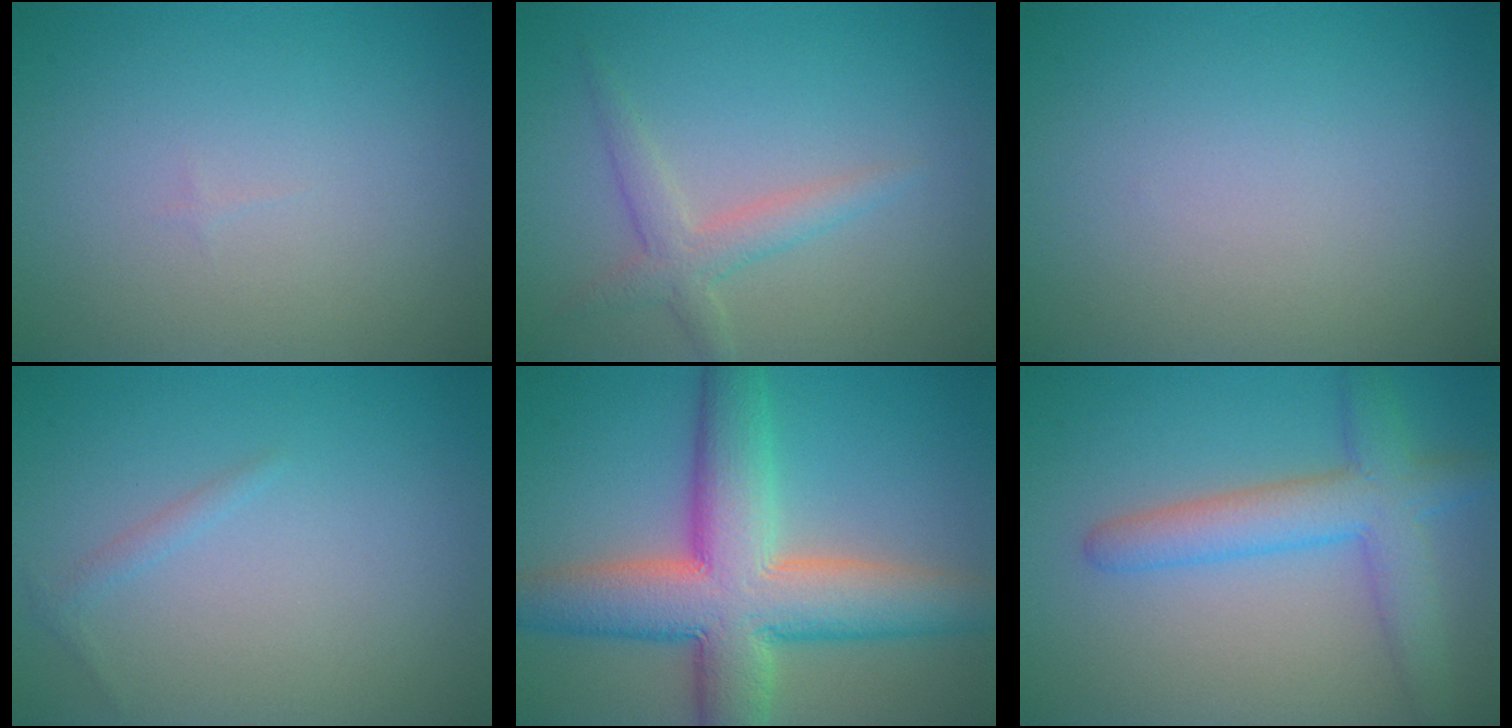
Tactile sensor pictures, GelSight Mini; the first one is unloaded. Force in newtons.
{"total": 2.4, "press": 2.4, "slide": 0.1}
{"total": 0.0}
{"total": 0.8, "press": 0.8, "slide": 0.0}
{"total": 10.7, "press": 10.7, "slide": 0.4}
{"total": 5.1, "press": 5.1, "slide": 0.2}